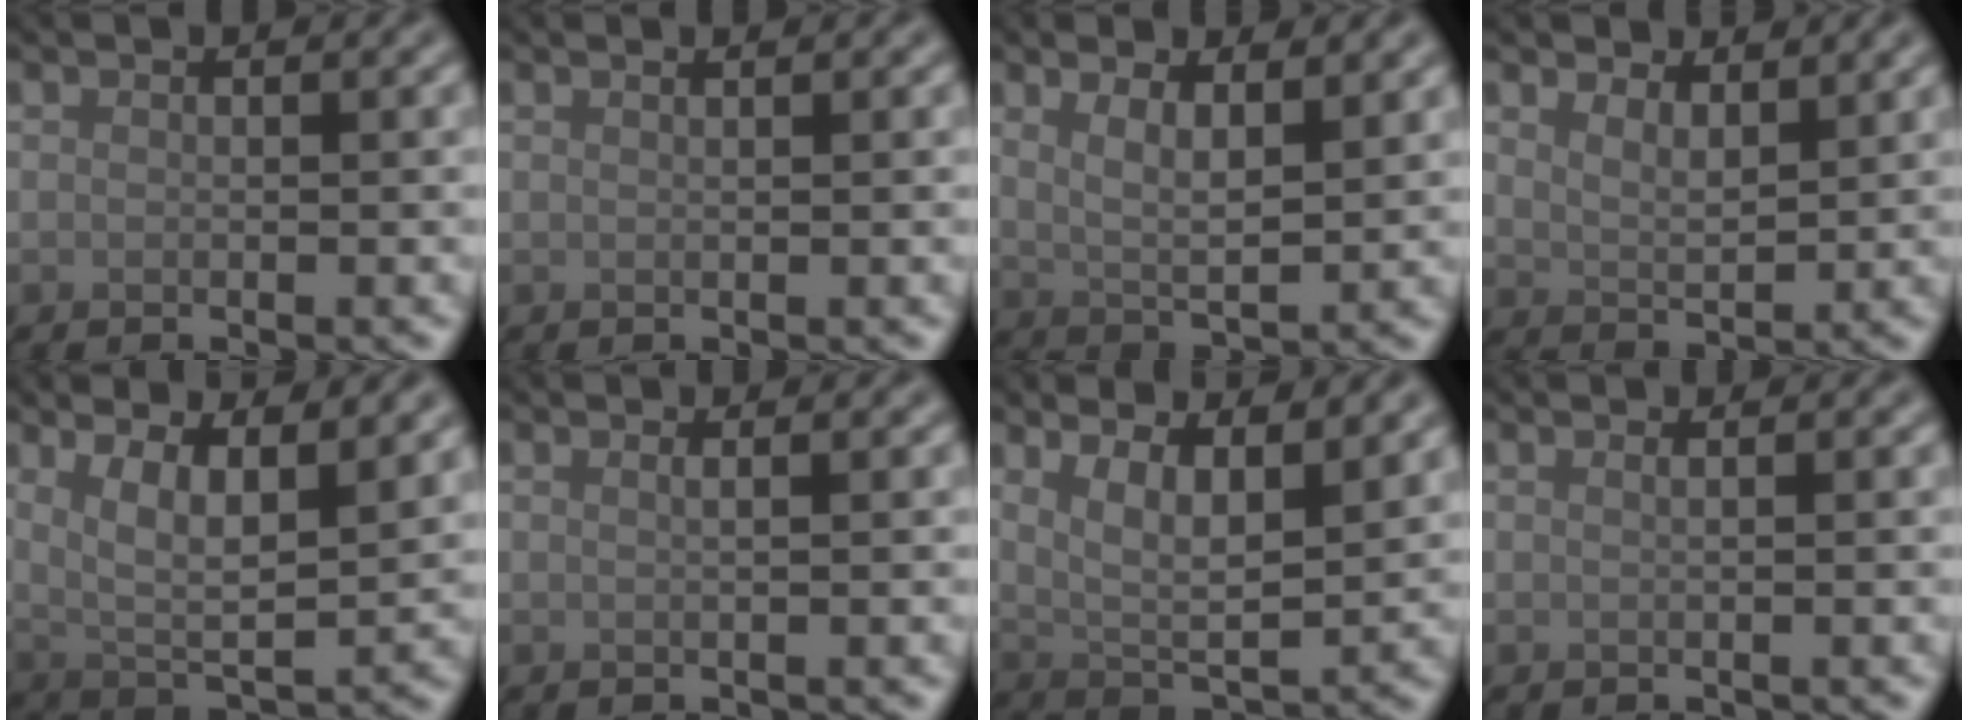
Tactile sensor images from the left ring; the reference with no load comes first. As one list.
[{"total": 1.1, "force": [0.7, 0.4, 0.7], "torque": [-0.002, 0.001, 0.000]}, {"total": 4.0, "force": [2.0, 1.3, 3.3], "torque": [-0.062, -0.009, 0.038]}, {"total": 3.3, "force": [2.5, 1.4, 1.5], "torque": [-0.034, -0.002, 0.044]}, {"total": 7.8, "force": [3.3, 2.7, 6.5], "torque": [-0.109, -0.005, 0.059]}, {"total": 1.6, "force": [0.8, 0.8, 1.1], "torque": [0.000, -0.001, -0.006]}, {"total": 6.4, "force": [3.3, 2.2, 5.1], "torque": [-0.089, -0.005, 0.059]}, {"total": 1.3, "force": [0.8, 0.6, 0.8], "torque": [-0.001, -0.003, -0.003]}]